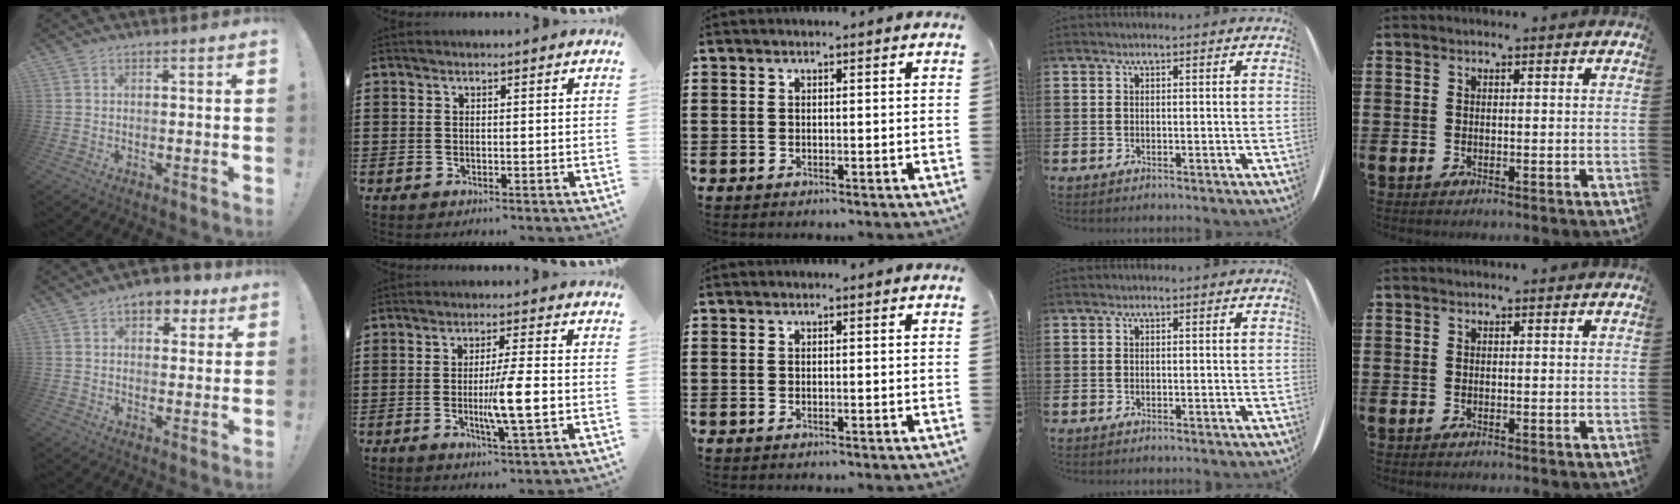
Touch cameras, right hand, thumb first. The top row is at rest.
{"thumb": {"total": 7.1, "force": [3.9, 4.5, 3.9], "torque": [-0.037, -0.017, 0.065]}, "index": {"total": 7.7, "force": [-1.3, 0.6, 7.5], "torque": [-0.140, -0.013, -0.027]}}